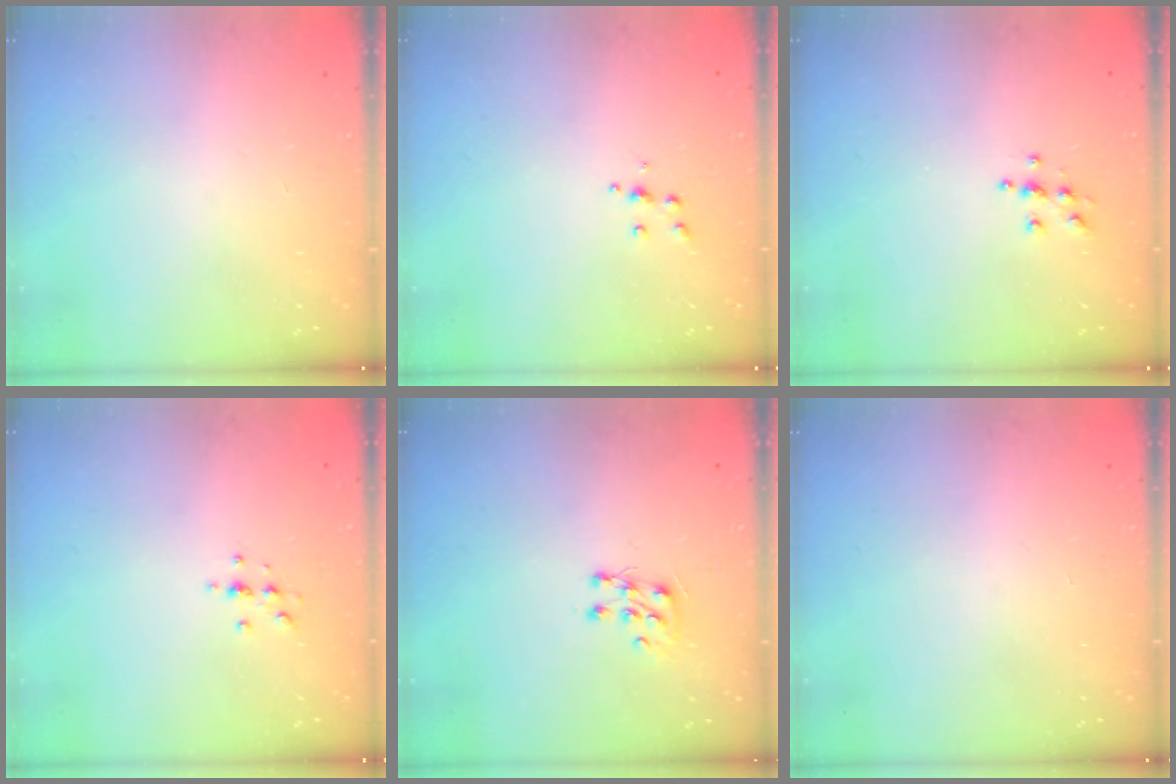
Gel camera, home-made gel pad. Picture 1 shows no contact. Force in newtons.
{"total": 3.6, "press": 3.6, "slide": 0.3}
{"total": 5.5, "press": 5.5, "slide": 0.4}
{"total": 3.0, "press": 3.0, "slide": 0.3}
{"total": 6.8, "press": 6.7, "slide": 0.6}
{"total": 0.0}